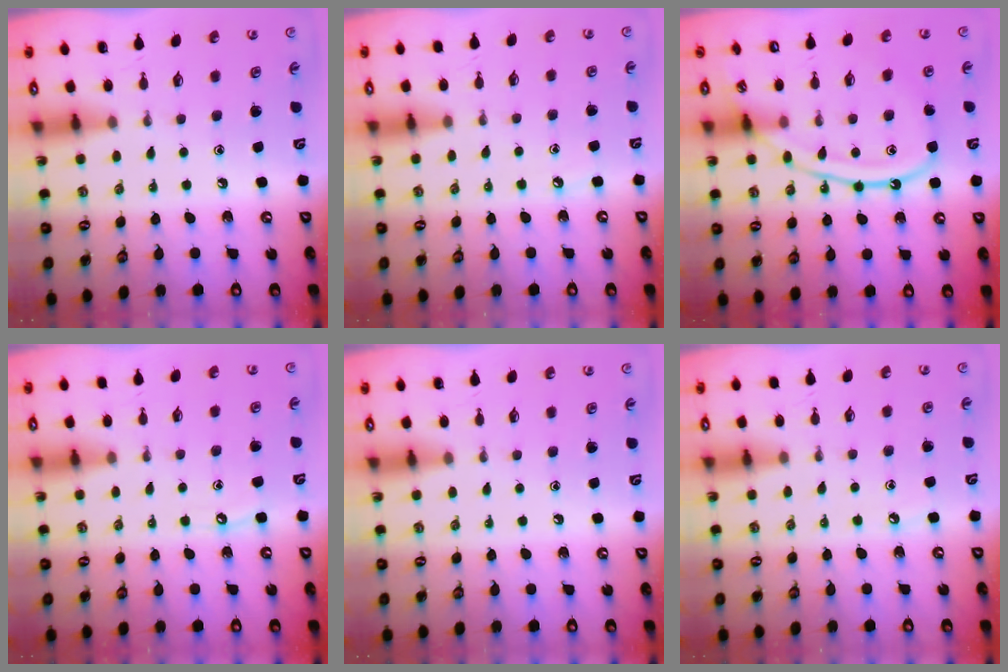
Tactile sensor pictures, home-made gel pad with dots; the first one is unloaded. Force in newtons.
{"total": 2.9, "press": 2.8, "slide": 0.4}
{"total": 12.7, "press": 12.6, "slide": 1.4}
{"total": 2.6, "press": 2.6, "slide": 0.4}
{"total": 0.0}
{"total": 2.9, "press": 2.8, "slide": 0.4}